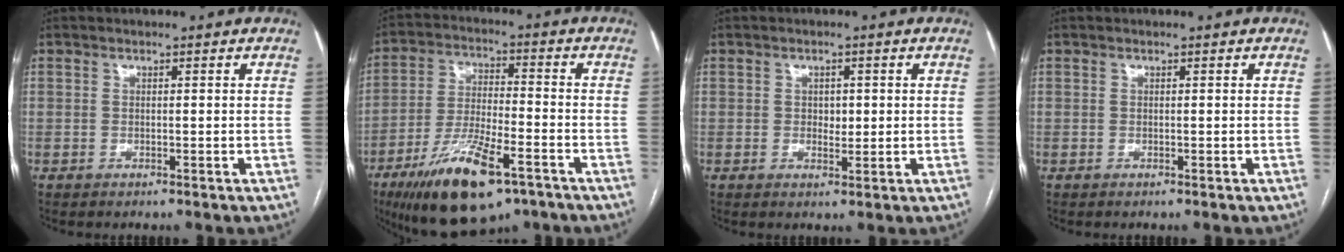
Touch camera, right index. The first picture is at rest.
{"total": 15.8, "force": [-9.4, 4.2, 12.0], "torque": [-0.232, -0.023, -0.159]}
{"total": 2.3, "force": [0.2, 1.4, 1.8], "torque": [-0.025, 0.000, 0.005]}
{"total": 0.0}